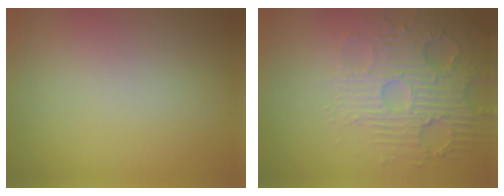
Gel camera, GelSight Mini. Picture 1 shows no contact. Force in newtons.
{"total": 5.0, "press": 4.1, "slide": 2.9}